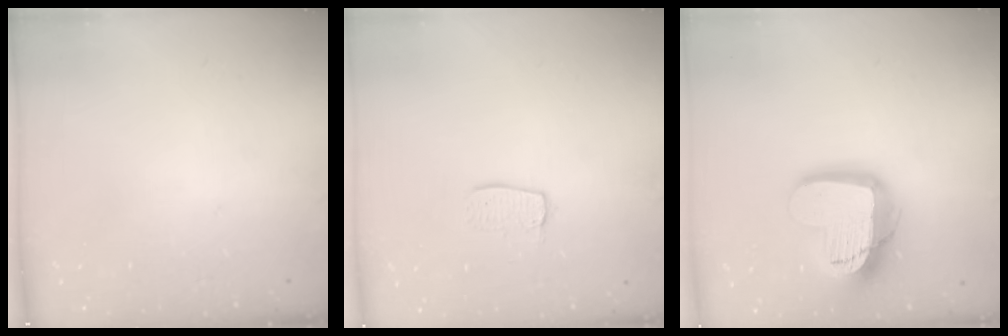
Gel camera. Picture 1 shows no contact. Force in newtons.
{"total": 7.1, "press": 7.1, "slide": 0.3}
{"total": 17.1, "press": 17.0, "slide": 1.5}